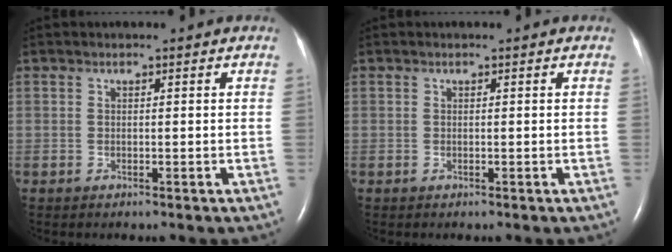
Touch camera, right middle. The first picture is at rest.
{"total": 0.0}